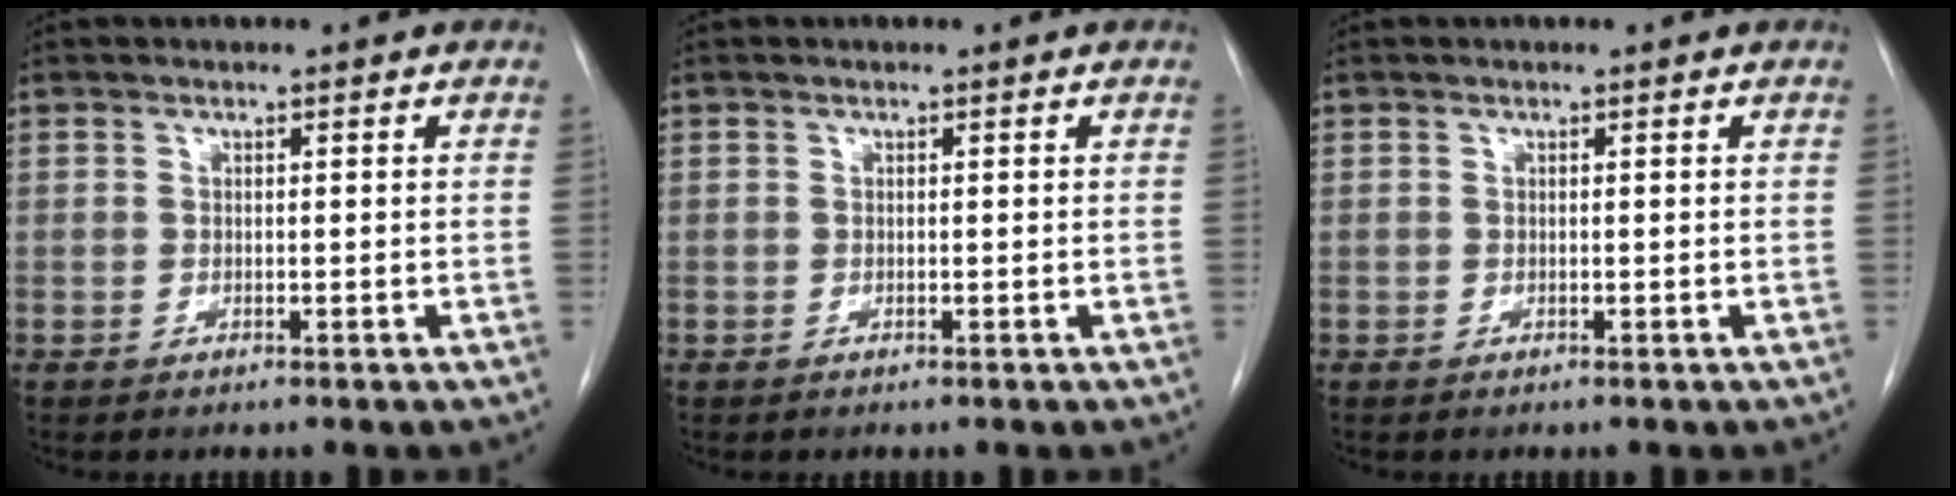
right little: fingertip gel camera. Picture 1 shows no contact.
{"total": 0.0}
{"total": 0.0}